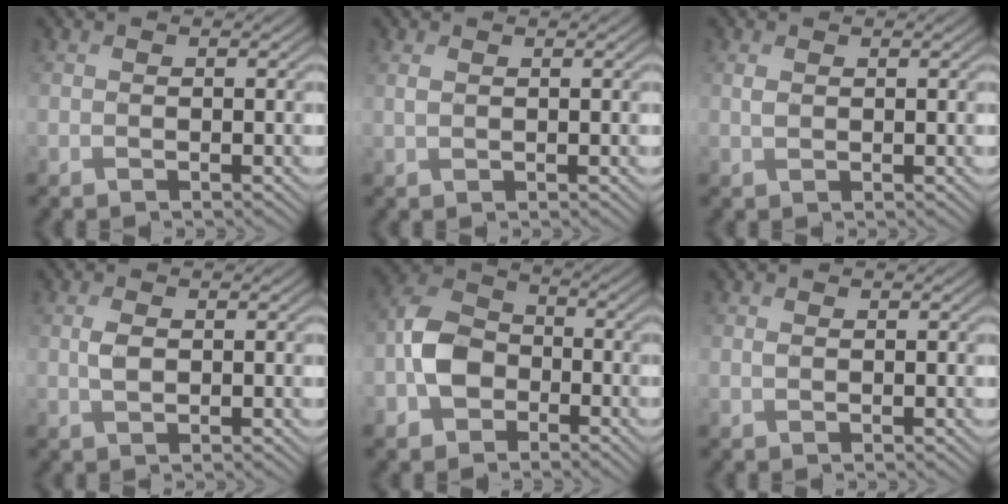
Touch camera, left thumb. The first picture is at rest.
{"total": 1.2, "force": [1.1, 0.1, 0.5], "torque": [-0.016, 0.008, 0.024]}
{"total": 1.2, "force": [1.0, 0.3, 0.6], "torque": [-0.016, 0.007, 0.022]}
{"total": 1.6, "force": [0.9, 0.5, 1.3], "torque": [-0.028, 0.006, 0.016]}
{"total": 6.7, "force": [-2.1, 5.1, 3.8], "torque": [-0.085, 0.010, -0.060]}
{"total": 0.8, "force": [0.8, -0.1, 0.2], "torque": [-0.005, 0.005, 0.015]}